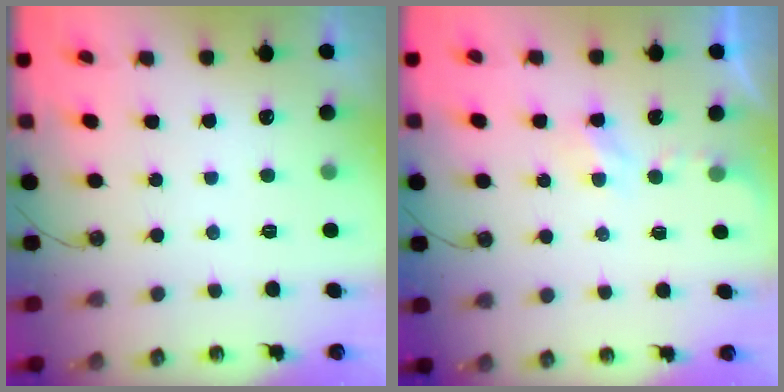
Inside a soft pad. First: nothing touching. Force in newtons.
{"total": 2.2, "press": 2.1, "slide": 0.4}